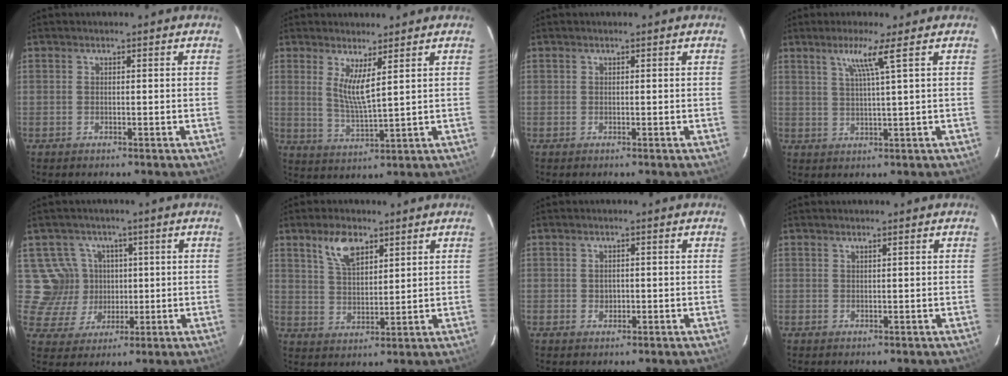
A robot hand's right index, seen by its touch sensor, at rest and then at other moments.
{"total": 5.4, "force": [2.6, 0.4, 4.8], "torque": [-0.092, -0.019, 0.048]}
{"total": 0.0}
{"total": 4.9, "force": [2.5, -1.2, 4.0], "torque": [-0.070, -0.001, 0.047]}
{"total": 8.2, "force": [1.4, 8.0, 0.8], "torque": [-0.034, 0.020, 0.034]}
{"total": 7.5, "force": [4.5, 3.5, 4.8], "torque": [-0.087, 0.011, 0.088]}
{"total": 1.6, "force": [-0.2, 1.5, 0.6], "torque": [-0.008, 0.003, -0.002]}
{"total": 0.6, "force": [0.5, -0.1, 0.4], "torque": [-0.006, 0.002, 0.008]}